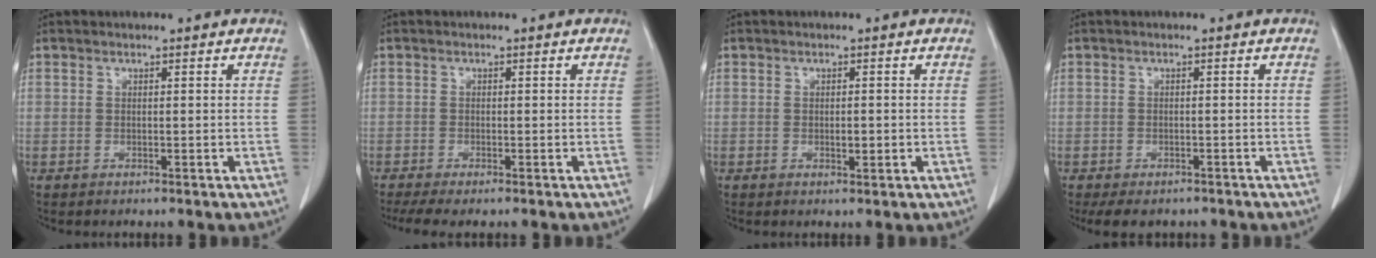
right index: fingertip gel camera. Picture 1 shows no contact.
{"total": 4.9, "force": [-3.9, 0.7, 2.8], "torque": [-0.044, -0.012, -0.063]}
{"total": 1.4, "force": [-0.2, 0.5, 1.3], "torque": [-0.023, -0.001, -0.001]}
{"total": 5.7, "force": [-4.6, 2.8, 2.1], "torque": [-0.021, -0.002, -0.061]}